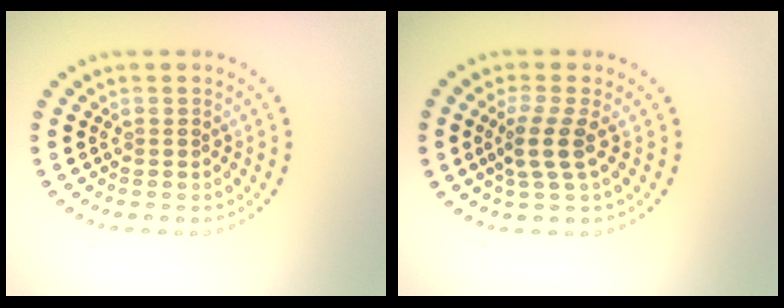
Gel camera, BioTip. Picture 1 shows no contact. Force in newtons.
{"total": 2.5, "press": 1.9, "slide": 1.7}